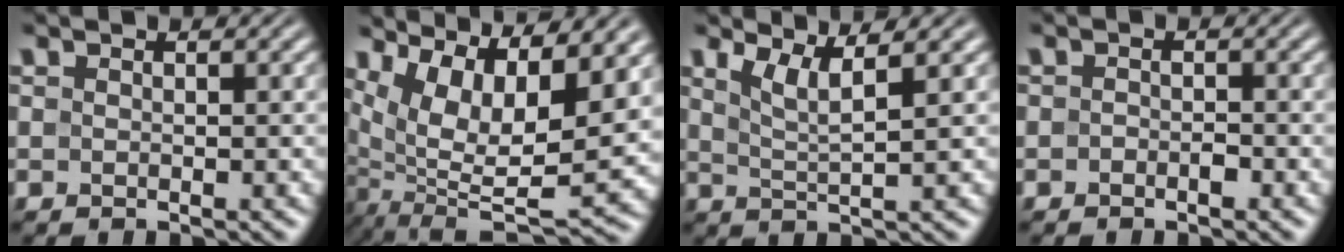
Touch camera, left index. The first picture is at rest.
{"total": 12.1, "force": [4.8, 4.6, 10.2], "torque": [-0.199, -0.002, 0.105]}
{"total": 3.1, "force": [1.8, 0.6, 2.4], "torque": [-0.043, -0.002, 0.036]}
{"total": 1.0, "force": [-0.5, 0.6, 0.6], "torque": [-0.012, 0.001, -0.009]}